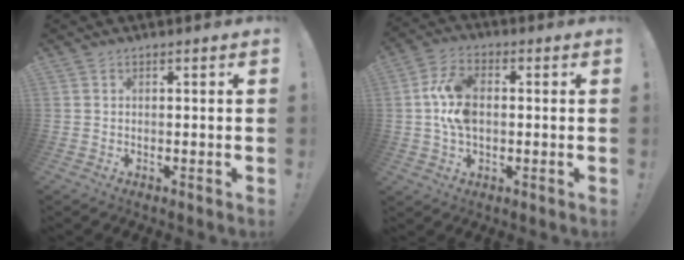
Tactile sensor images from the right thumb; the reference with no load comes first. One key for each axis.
{"total": 11.5, "fx": 0.4, "fy": 7.7, "fz": 8.5, "tx": -0.168, "ty": 0.011, "tz": 0.011}